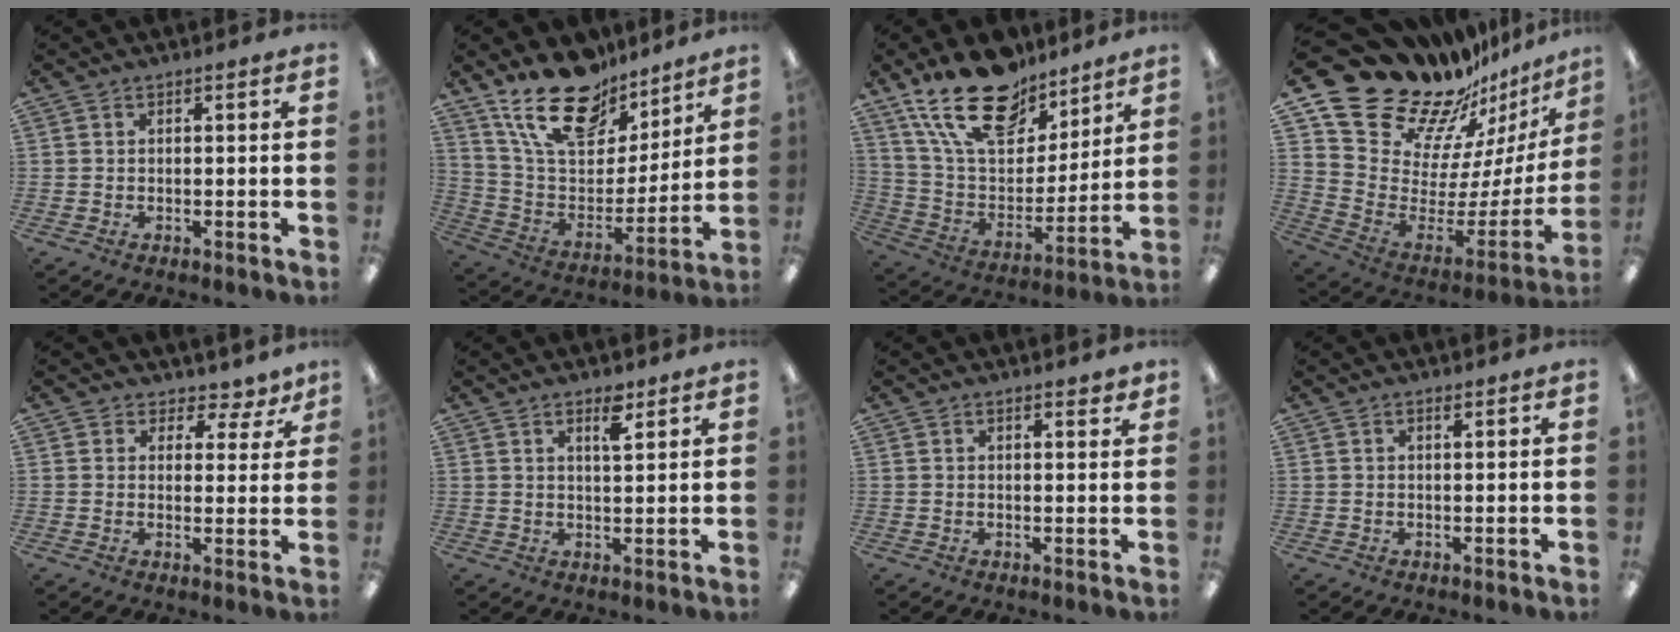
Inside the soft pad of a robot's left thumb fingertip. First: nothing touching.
{"total": 20.9, "force": [15.2, 10.4, 10.0], "torque": [-0.179, -0.094, 0.275]}
{"total": 21.7, "force": [15.5, 10.8, 10.8], "torque": [-0.194, -0.087, 0.279]}
{"total": 24.8, "force": [20.8, 11.2, 7.6], "torque": [-0.119, -0.172, 0.393]}
{"total": 4.7, "force": [3.3, 3.1, 1.4], "torque": [-0.010, -0.028, 0.056]}
{"total": 3.5, "force": [2.5, 0.7, 2.4], "torque": [-0.039, -0.005, 0.040]}
{"total": 2.0, "force": [1.8, 0.3, 0.9], "torque": [-0.004, -0.009, 0.028]}
{"total": 0.9, "force": [0.8, 0.1, 0.4], "torque": [-0.009, 0.000, 0.015]}